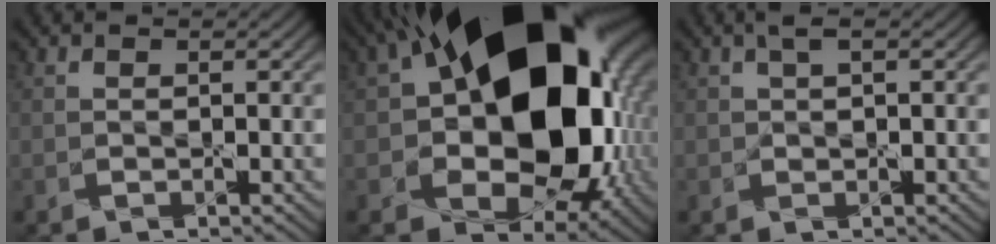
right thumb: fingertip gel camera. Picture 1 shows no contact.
{"total": 21.3, "force": [4.5, 13.8, 15.6], "torque": [-0.257, 0.012, 0.080]}
{"total": 1.7, "force": [0.7, 0.8, 1.3], "torque": [-0.028, 0.009, 0.012]}